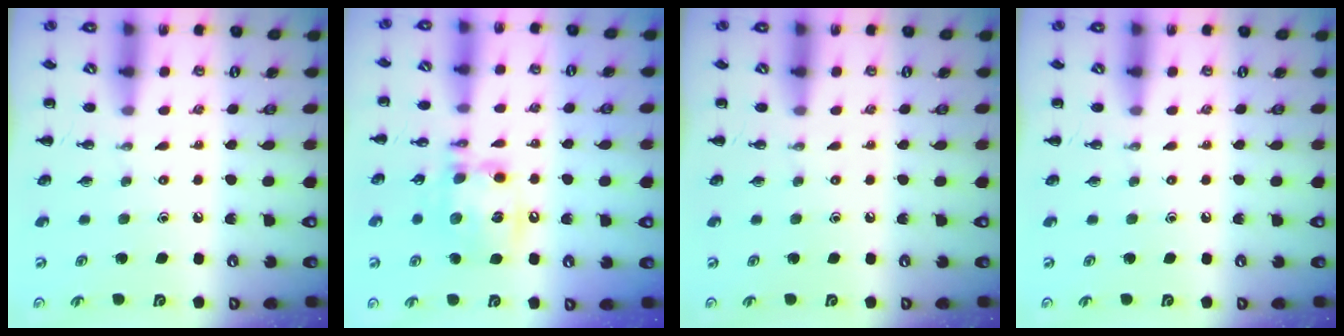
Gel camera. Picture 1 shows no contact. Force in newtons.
{"total": 13.5, "press": 13.3, "slide": 2.1}
{"total": 0.0}
{"total": 0.0}